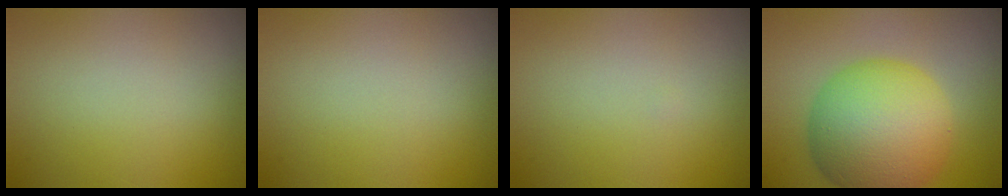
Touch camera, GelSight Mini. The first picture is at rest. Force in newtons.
{"total": 0.0}
{"total": 0.0}
{"total": 10.5, "press": 10.5, "slide": 0.2}